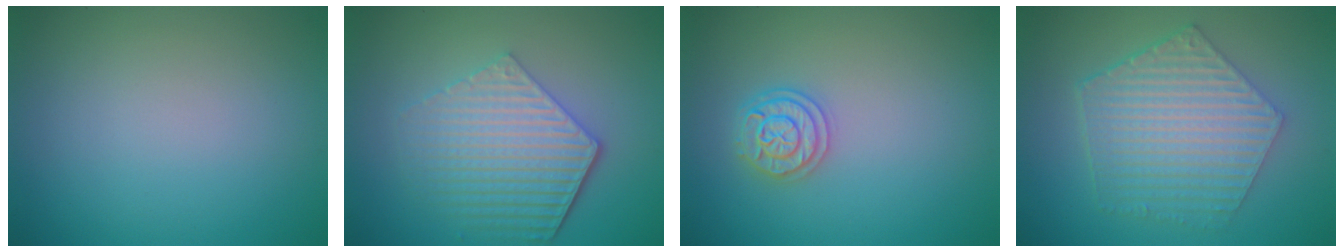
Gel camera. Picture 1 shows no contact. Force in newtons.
{"total": 5.9, "press": 4.3, "slide": 4.0}
{"total": 2.4, "press": 2.4, "slide": 0.4}
{"total": 6.7, "press": 4.9, "slide": 4.6}